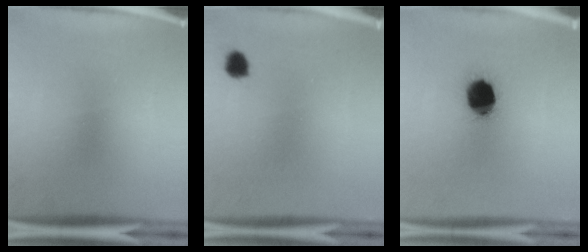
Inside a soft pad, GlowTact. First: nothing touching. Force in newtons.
{"total": 2.4}
{"total": 13.4}